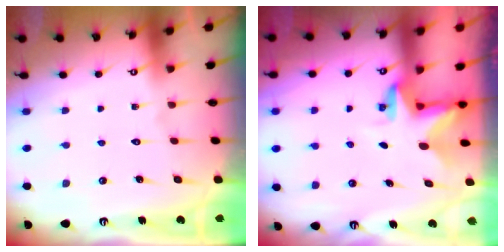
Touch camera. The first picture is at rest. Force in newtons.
{"total": 2.8, "press": 2.8, "slide": 0.1}